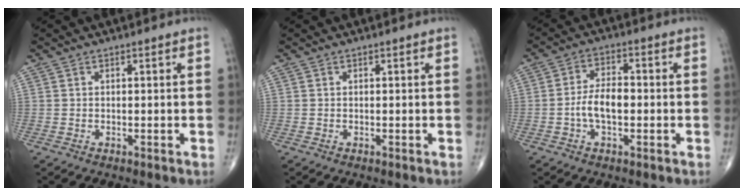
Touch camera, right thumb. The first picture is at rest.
{"total": 0.0}
{"total": 6.4, "force": [-1.2, 3.3, 5.3], "torque": [-0.101, 0.018, -0.027]}